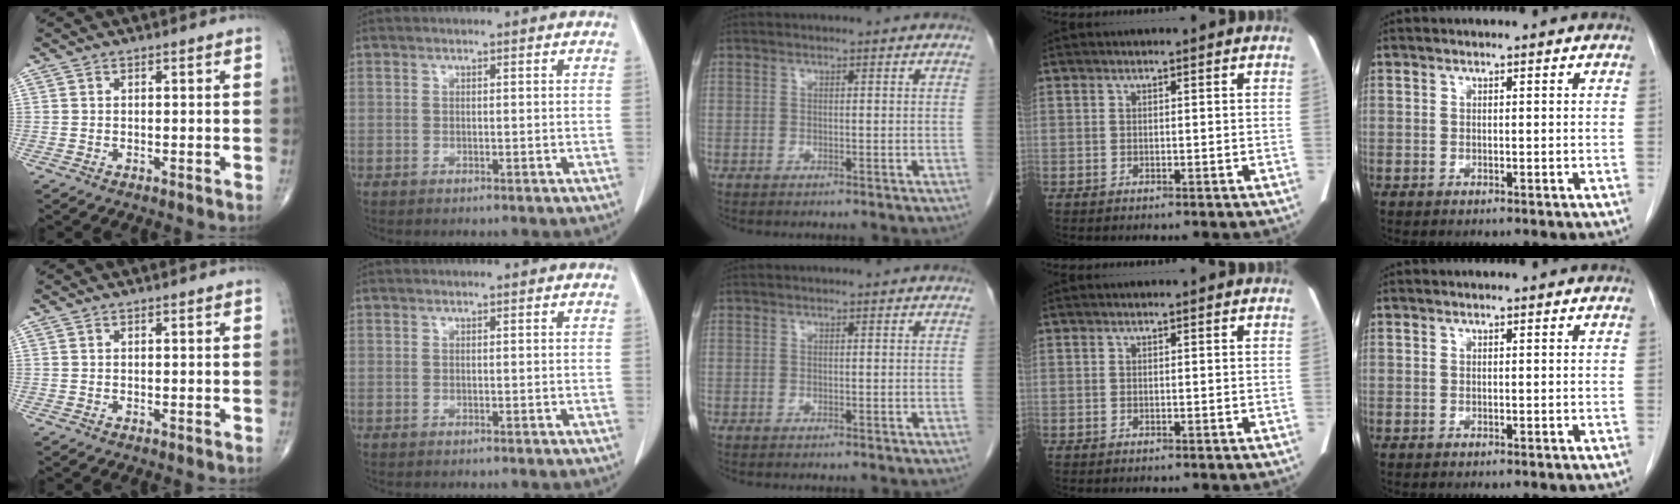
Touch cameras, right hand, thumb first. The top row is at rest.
{}